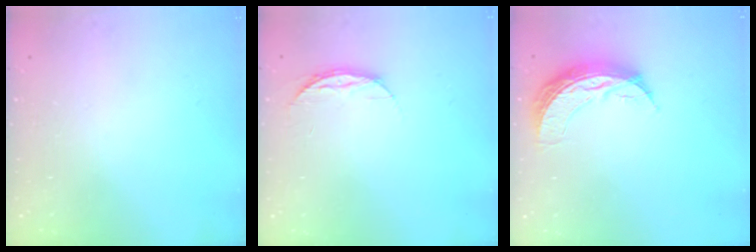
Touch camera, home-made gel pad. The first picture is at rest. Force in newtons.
{"total": 7.3, "press": 7.3, "slide": 0.6}
{"total": 9.0, "press": 9.0, "slide": 0.6}